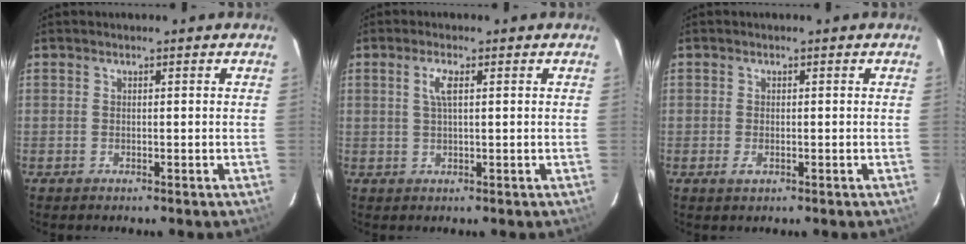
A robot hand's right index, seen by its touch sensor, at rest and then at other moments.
{"total": 2.7, "force": [0.8, 0.5, 2.5], "torque": [-0.052, 0.004, 0.016]}
{"total": 1.6, "force": [-0.5, 0.9, 1.2], "torque": [-0.024, -0.002, -0.007]}